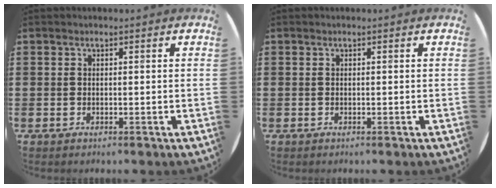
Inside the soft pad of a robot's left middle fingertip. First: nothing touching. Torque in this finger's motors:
{"motor_torque": [0.07, -0.06, 0.02, 0.00]}